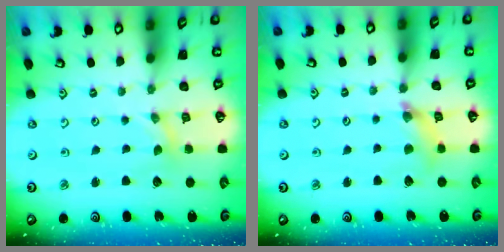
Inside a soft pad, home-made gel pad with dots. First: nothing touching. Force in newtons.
{"total": 6.4, "press": 6.4, "slide": 0.6}